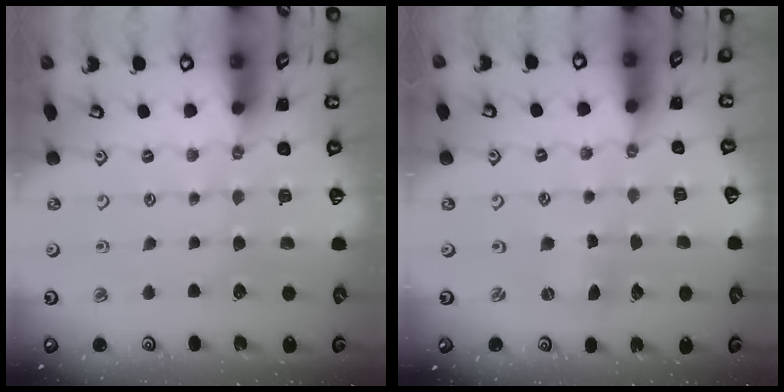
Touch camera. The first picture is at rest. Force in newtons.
{"total": 0.8, "press": 0.8, "slide": 0.1}